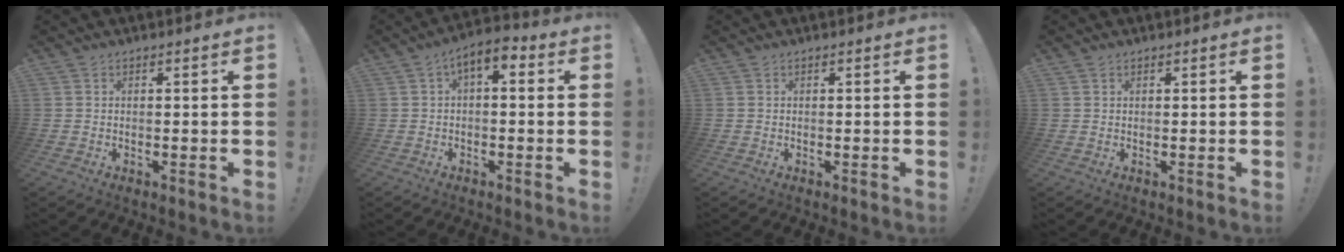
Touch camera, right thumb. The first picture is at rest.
{"total": 5.2, "force": [1.2, 2.2, 4.6], "torque": [-0.073, -0.007, 0.020]}
{"total": 0.0}
{"total": 0.7, "force": [0.5, 0.4, 0.2], "torque": [0.002, -0.002, 0.009]}